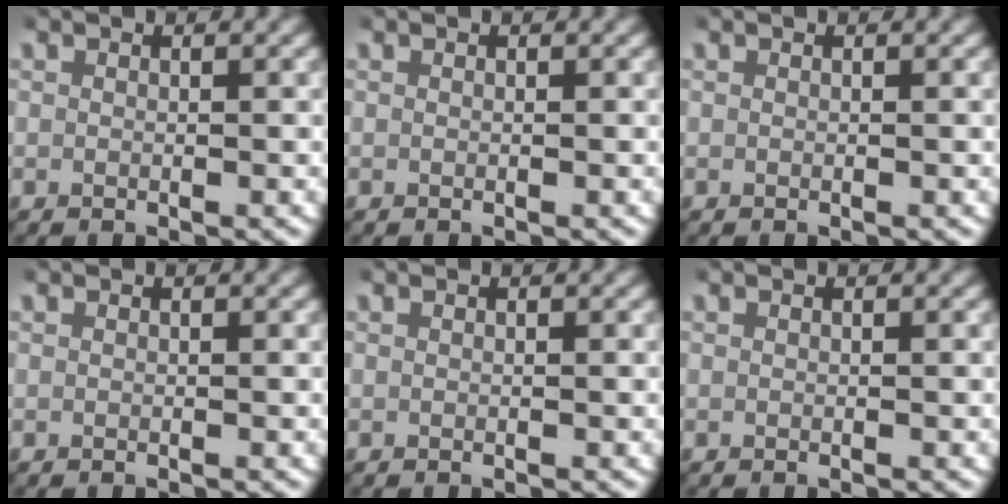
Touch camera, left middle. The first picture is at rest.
{"total": 0.0}
{"total": 0.0}
{"total": 0.0}
{"total": 0.0}
{"total": 0.0}